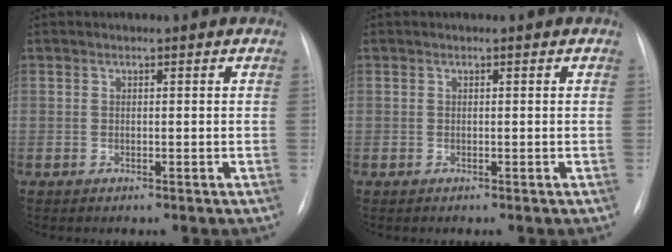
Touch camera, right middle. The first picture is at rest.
{"total": 0.0}